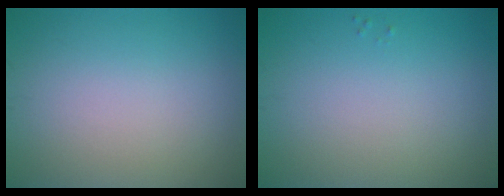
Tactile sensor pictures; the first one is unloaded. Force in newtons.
{"total": 0.0}